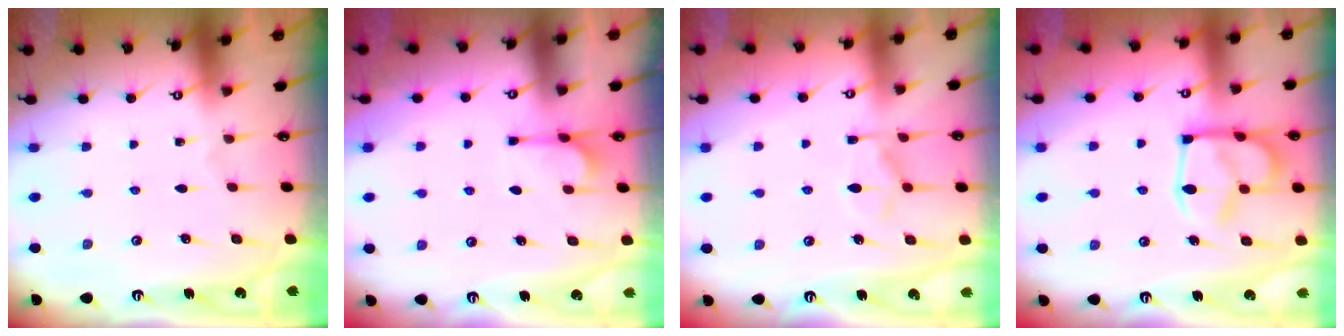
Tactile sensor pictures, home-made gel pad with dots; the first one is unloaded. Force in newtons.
{"total": 1.4, "press": 0.8, "slide": 1.2}
{"total": 2.6, "press": 2.3, "slide": 1.2}
{"total": 15.0, "press": 15.0, "slide": 1.1}